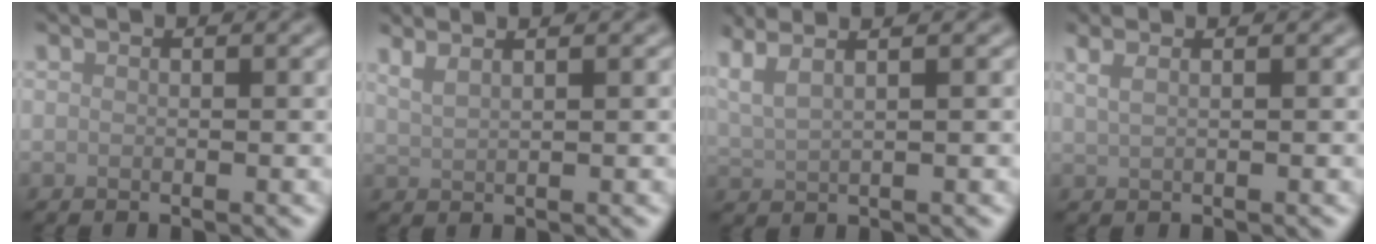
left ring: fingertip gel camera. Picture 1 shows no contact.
{"total": 3.2, "force": [2.3, 1.2, 1.8], "torque": [-0.014, 0.013, 0.016]}
{"total": 4.4, "force": [2.9, 1.5, 2.9], "torque": [-0.051, 0.031, 0.029]}
{"total": 2.7, "force": [1.5, 1.3, 1.8], "torque": [-0.020, 0.006, 0.001]}